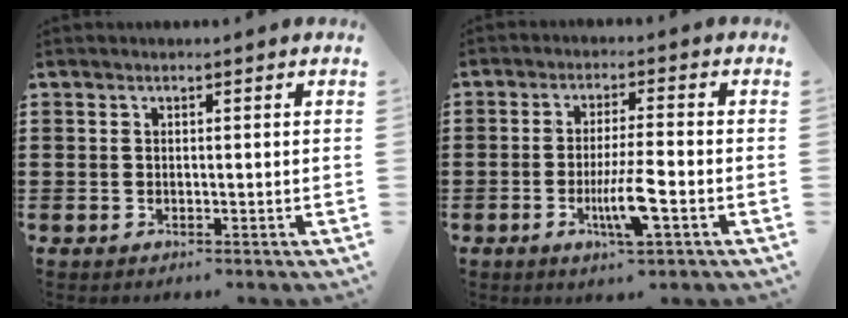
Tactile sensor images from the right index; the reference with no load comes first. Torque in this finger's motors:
{"motor_torque": [2.14, 0.00, 0.24, 0.08]}